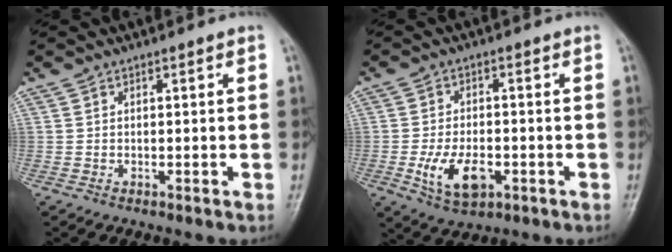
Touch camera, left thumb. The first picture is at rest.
{"total": 8.3, "force": [-2.5, 4.9, 6.3], "torque": [-0.109, 0.003, -0.036]}